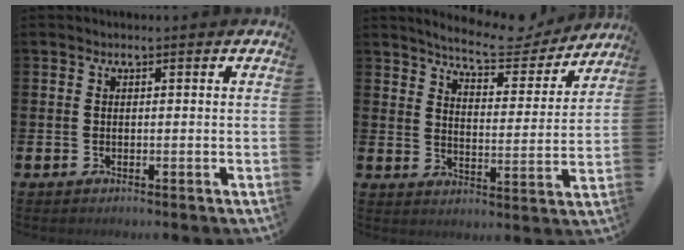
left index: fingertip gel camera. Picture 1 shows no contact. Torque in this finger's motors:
{"motor_torque": [0.98, -1.16, 0.18, 0.09]}